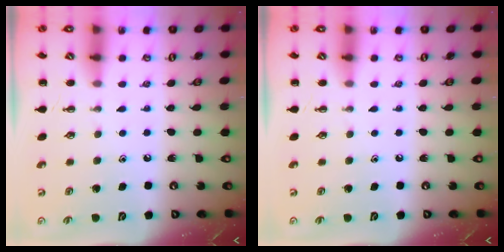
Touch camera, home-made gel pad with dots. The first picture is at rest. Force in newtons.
{"total": 0.0}